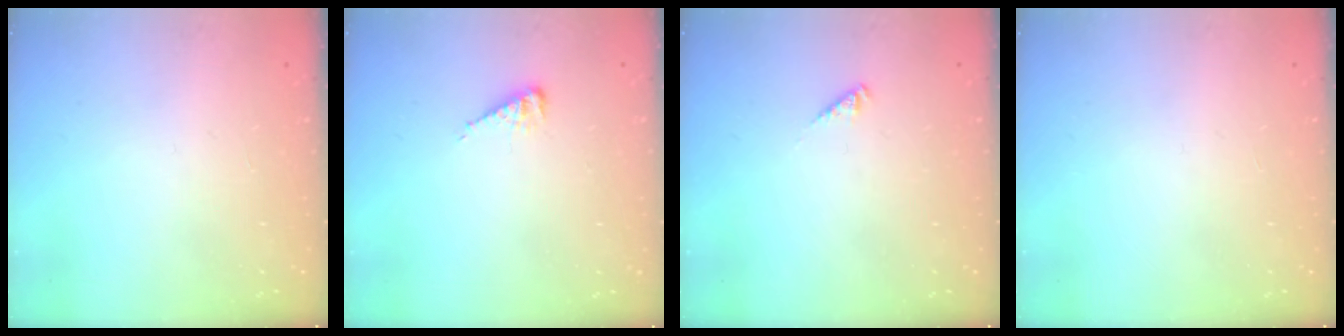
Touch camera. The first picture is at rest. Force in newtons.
{"total": 5.3, "press": 5.2, "slide": 0.7}
{"total": 1.7, "press": 1.7, "slide": 0.4}
{"total": 0.0}